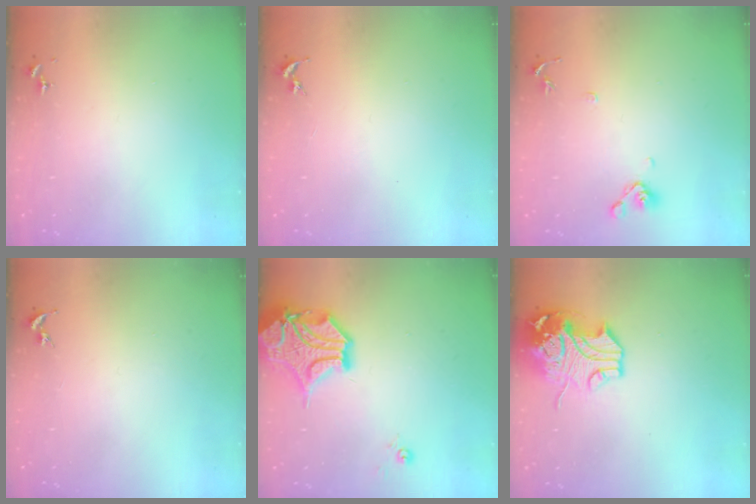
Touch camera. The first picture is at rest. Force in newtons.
{"total": 0.0}
{"total": 8.9, "press": 8.7, "slide": 1.9}
{"total": 0.0}
{"total": 16.9, "press": 16.8, "slide": 2.5}
{"total": 13.9, "press": 13.7, "slide": 2.3}